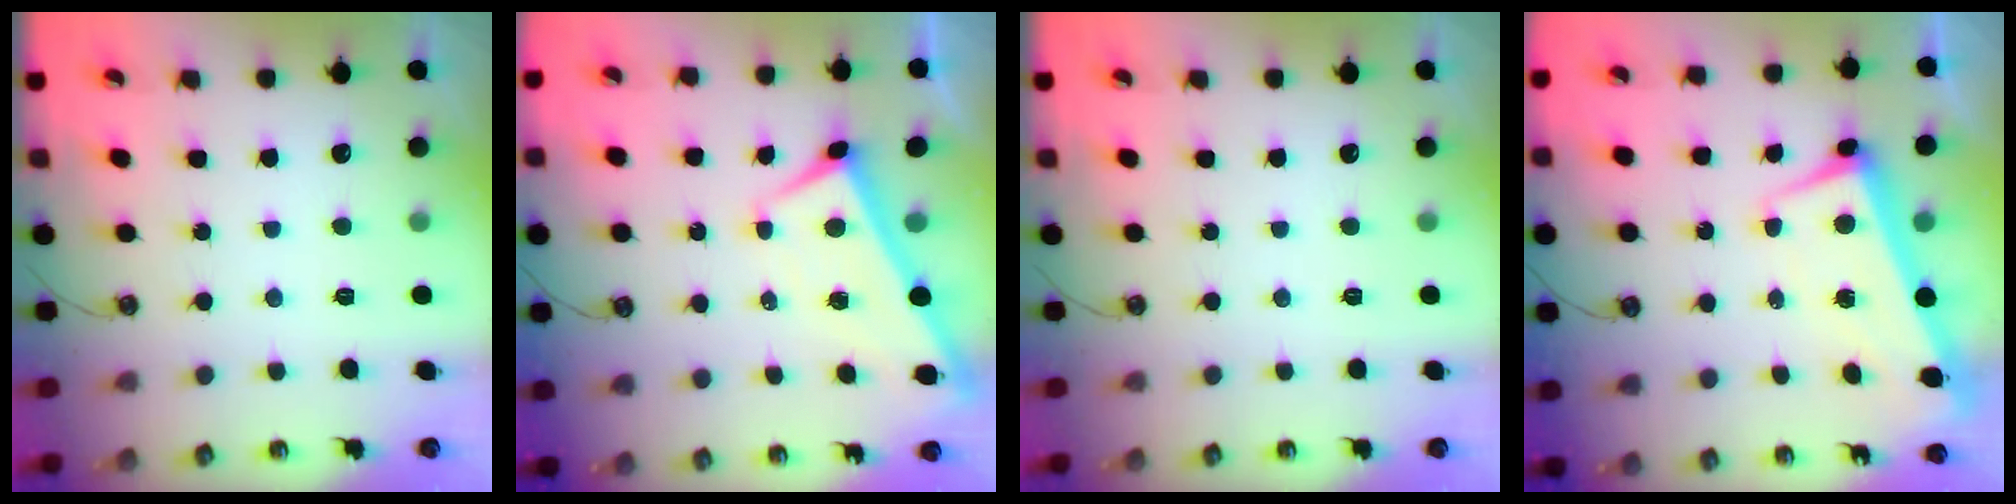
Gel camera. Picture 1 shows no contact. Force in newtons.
{"total": 2.6, "press": 2.5, "slide": 0.4}
{"total": 0.0}
{"total": 1.3, "press": 0.3, "slide": 1.3}